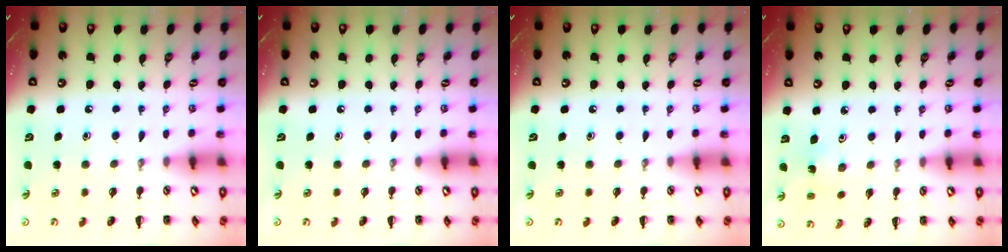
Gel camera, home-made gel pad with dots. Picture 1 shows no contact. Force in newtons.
{"total": 0.0}
{"total": 0.0}
{"total": 2.7, "press": 2.6, "slide": 0.9}